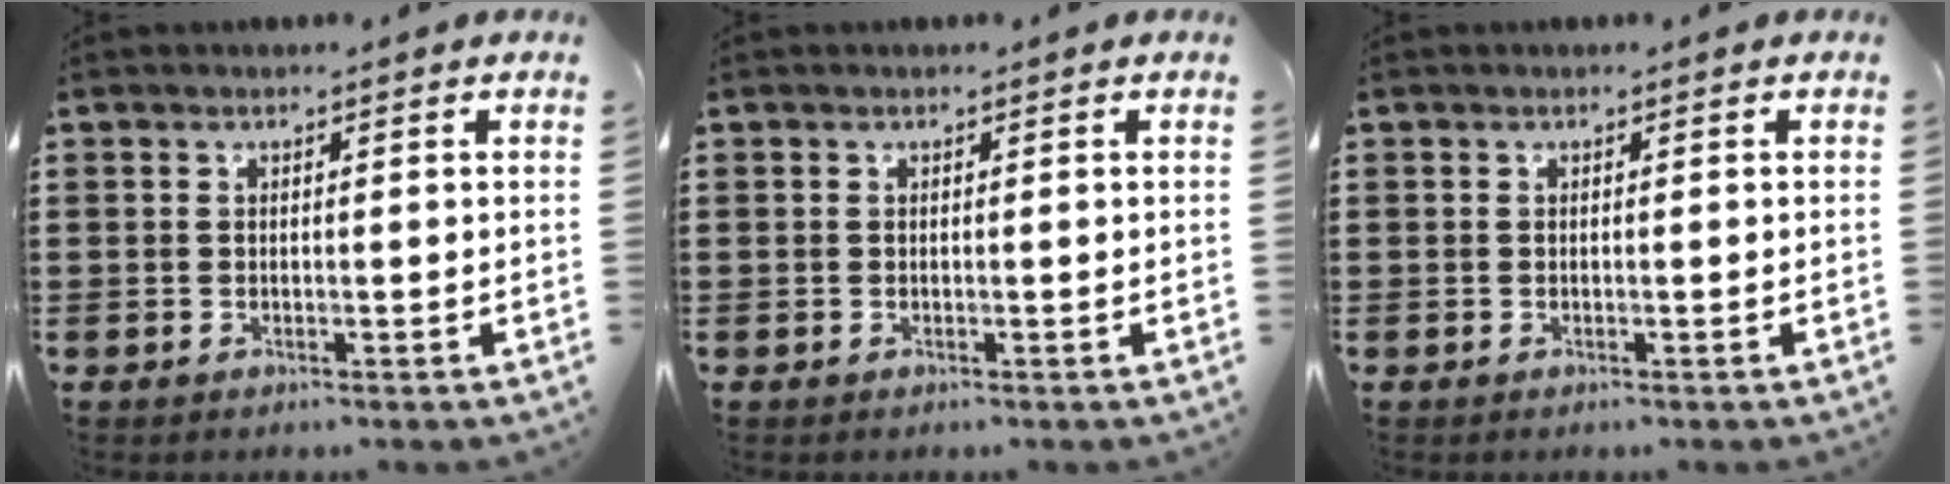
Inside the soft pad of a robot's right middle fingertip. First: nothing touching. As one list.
[{"total": 0.0}, {"total": 0.0}]